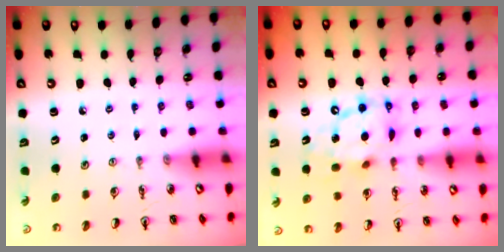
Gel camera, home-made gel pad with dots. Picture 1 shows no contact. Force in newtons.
{"total": 12.0, "press": 12.0, "slide": 0.9}